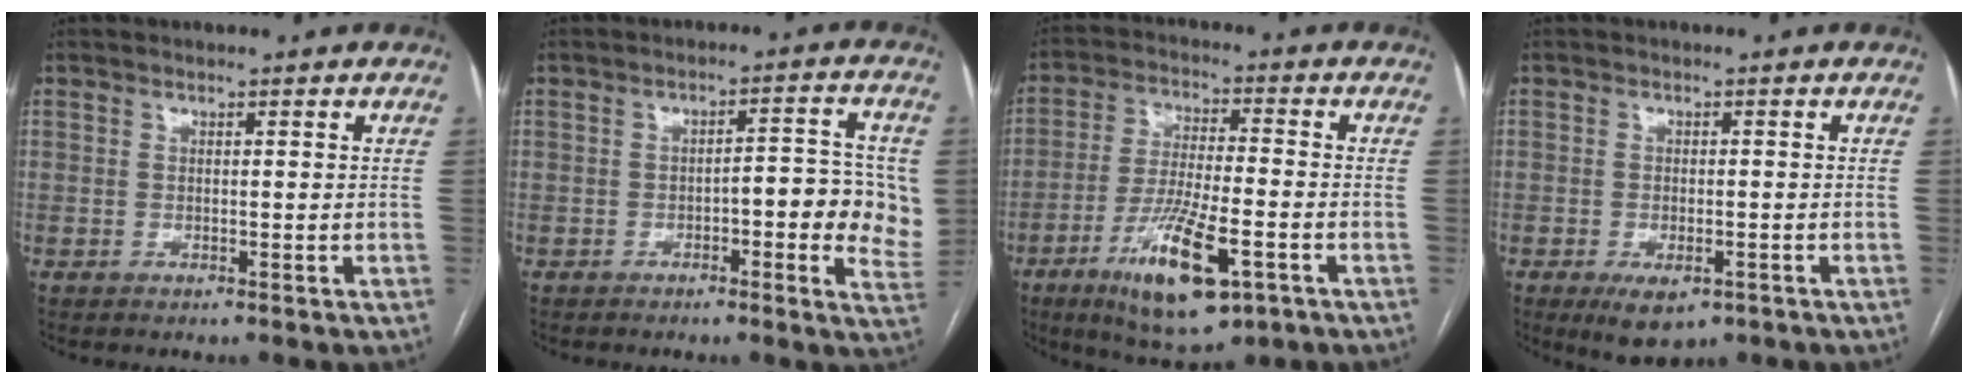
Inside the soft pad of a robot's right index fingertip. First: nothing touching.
{"total": 9.1, "force": [-0.8, 2.7, 8.7], "torque": [-0.091, 0.015, -0.013]}
{"total": 14.1, "force": [-6.6, 3.5, 12.0], "torque": [-0.224, -0.021, -0.104]}
{"total": 5.5, "force": [-3.1, 2.6, 3.8], "torque": [-0.062, -0.007, -0.039]}